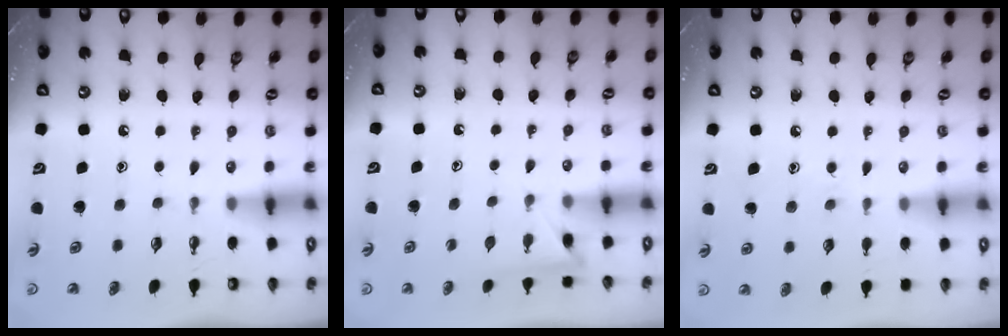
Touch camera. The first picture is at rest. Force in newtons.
{"total": 3.3, "press": 3.3, "slide": 0.4}
{"total": 6.9, "press": 6.8, "slide": 0.9}